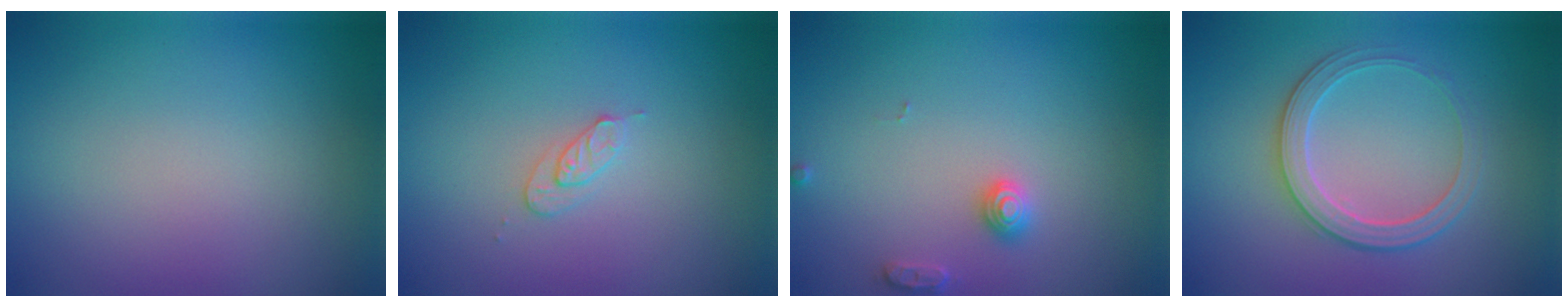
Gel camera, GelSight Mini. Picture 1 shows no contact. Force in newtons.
{"total": 1.4, "press": 1.4, "slide": 0.2}
{"total": 1.7, "press": 1.7, "slide": 0.3}
{"total": 2.8, "press": 2.8, "slide": 0.3}